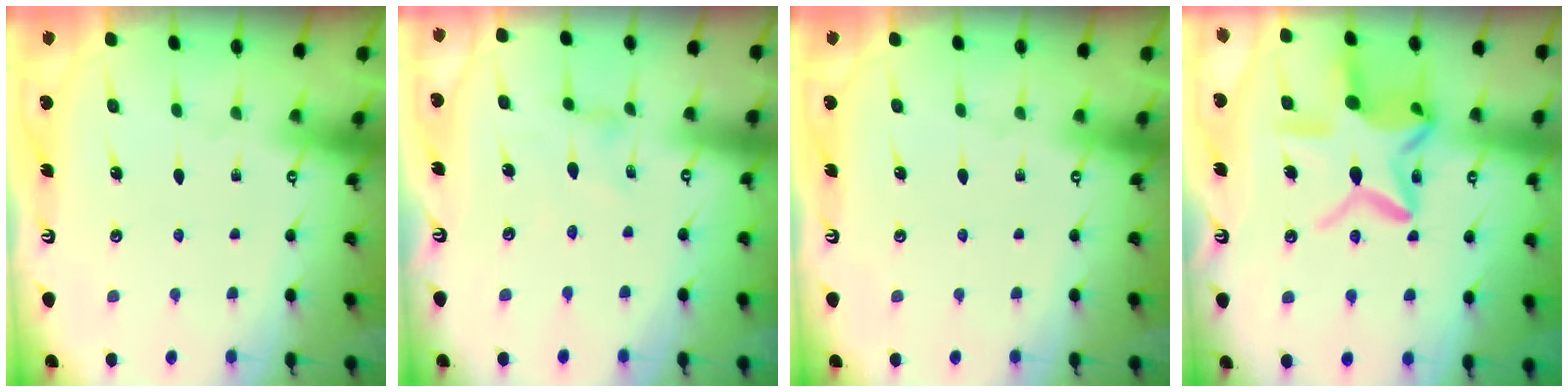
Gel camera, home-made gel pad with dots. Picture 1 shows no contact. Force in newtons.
{"total": 1.2, "press": 1.1, "slide": 0.4}
{"total": 0.0}
{"total": 16.7, "press": 16.7, "slide": 1.3}